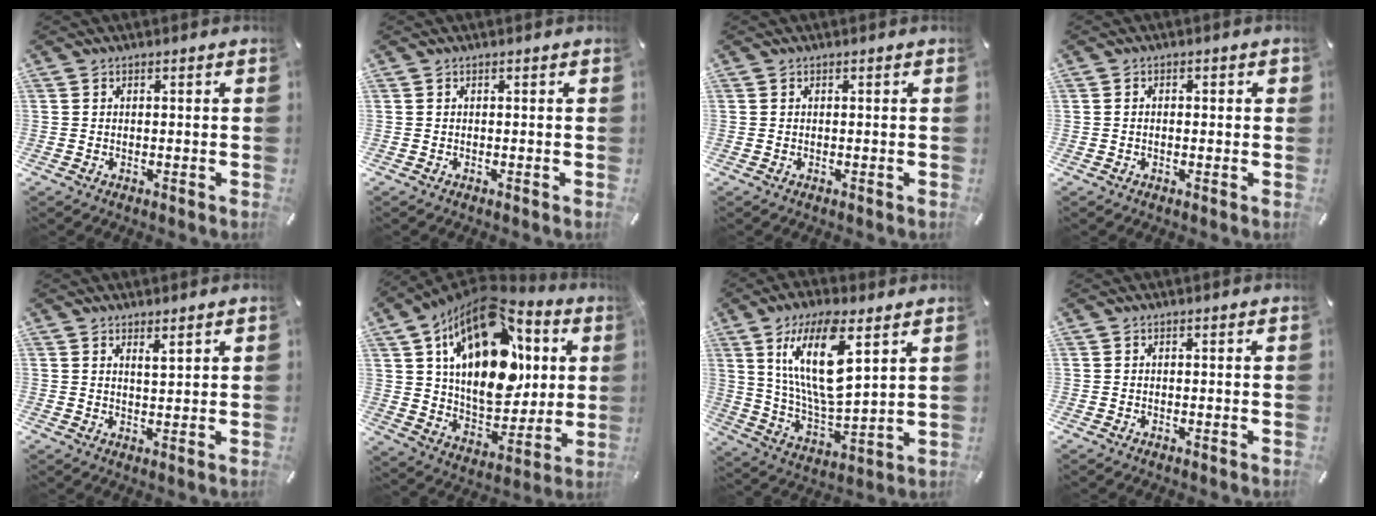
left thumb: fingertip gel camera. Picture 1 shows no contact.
{"total": 0.0}
{"total": 0.0}
{"total": 1.7, "force": [-0.3, 1.1, 1.3], "torque": [-0.024, 0.005, -0.008]}
{"total": 2.4, "force": [2.0, 0.2, 1.4], "torque": [-0.021, -0.008, 0.033]}
{"total": 24.7, "force": [7.9, 15.7, 17.4], "torque": [-0.291, -0.052, 0.137]}
{"total": 17.7, "force": [8.1, 6.3, 14.4], "torque": [-0.291, -0.023, 0.132]}
{"total": 0.0}